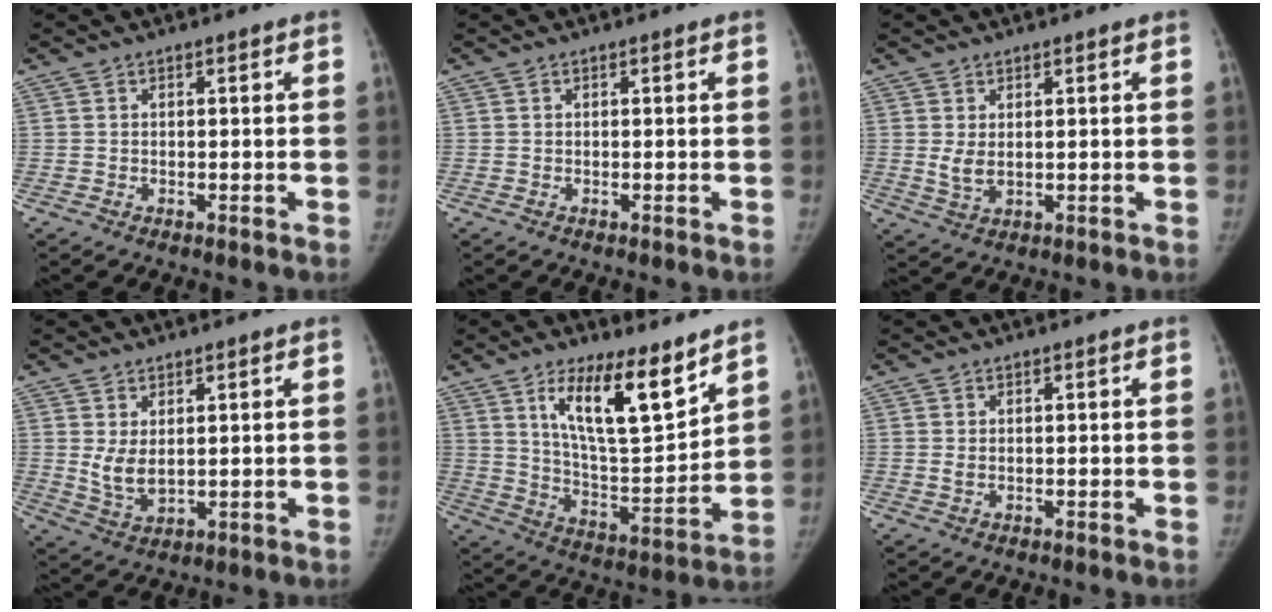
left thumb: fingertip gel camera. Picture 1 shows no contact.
{"total": 0.0}
{"total": 3.1, "force": [0.7, 1.7, 2.4], "torque": [-0.044, -0.009, 0.022]}
{"total": 5.1, "force": [1.3, 2.8, 4.1], "torque": [-0.072, -0.017, 0.037]}
{"total": 16.2, "force": [9.9, 4.9, 11.9], "torque": [-0.169, -0.070, 0.183]}
{"total": 0.6, "force": [0.2, 0.4, 0.4], "torque": [-0.008, -0.002, 0.005]}